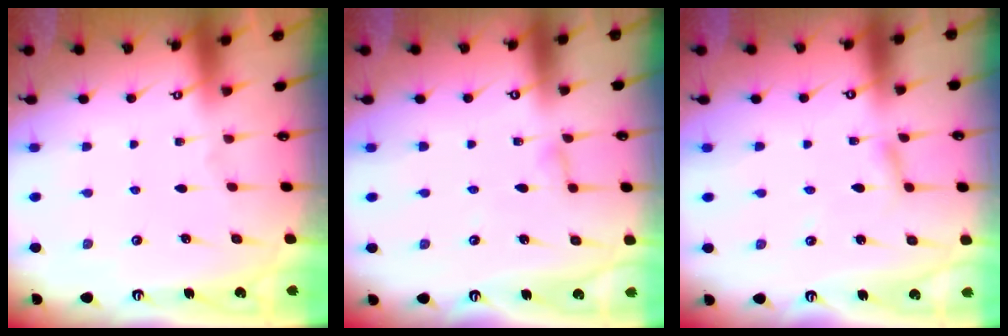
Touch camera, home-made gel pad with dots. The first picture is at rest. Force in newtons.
{"total": 3.0, "press": 3.0, "slide": 0.3}
{"total": 2.4, "press": 2.4, "slide": 0.2}